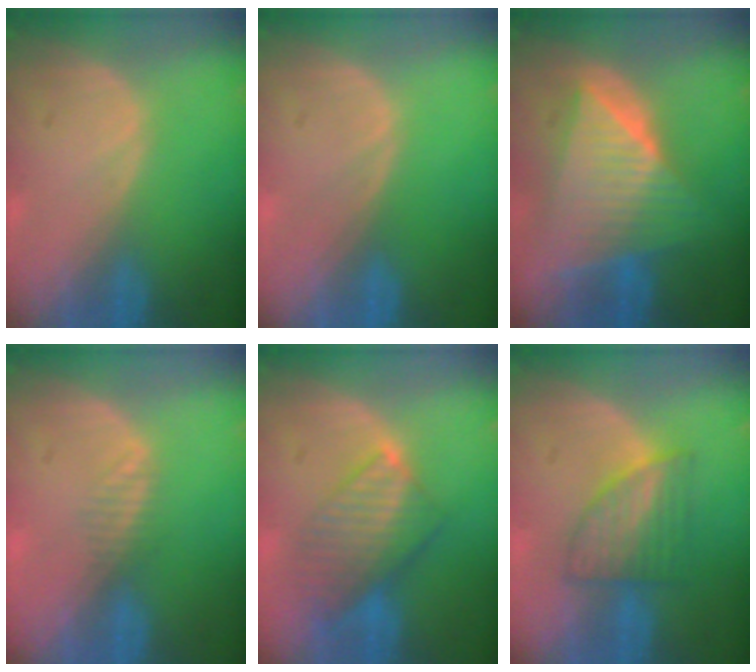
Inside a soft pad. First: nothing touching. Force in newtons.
{"total": 0.0}
{"total": 10.0, "press": 10.0, "slide": 0.6}
{"total": 1.7, "press": 1.4, "slide": 1.0}
{"total": 8.3, "press": 7.1, "slide": 4.3}
{"total": 5.9, "press": 5.8, "slide": 0.3}